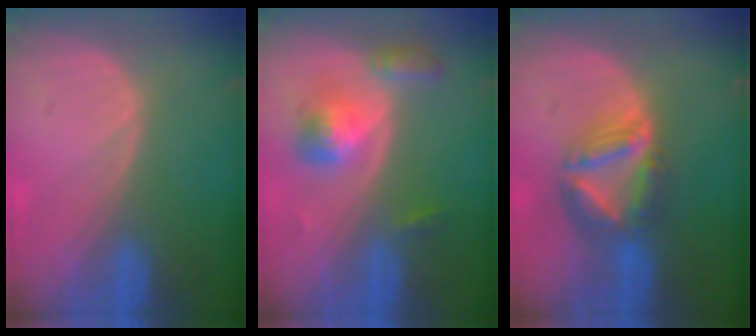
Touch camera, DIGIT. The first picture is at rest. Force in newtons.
{"total": 5.3, "press": 5.0, "slide": 1.6}
{"total": 7.8, "press": 6.8, "slide": 3.9}